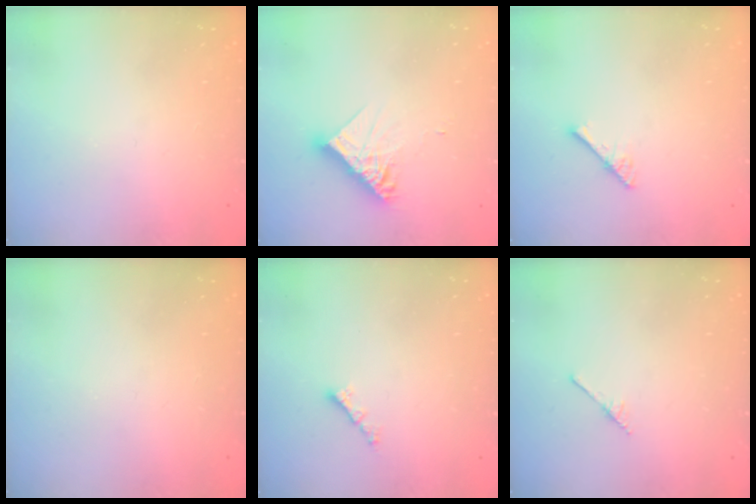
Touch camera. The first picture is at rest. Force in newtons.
{"total": 12.1, "press": 12.0, "slide": 1.1}
{"total": 2.9, "press": 2.9, "slide": 0.2}
{"total": 0.0}
{"total": 1.8, "press": 1.8, "slide": 0.2}
{"total": 2.5, "press": 2.4, "slide": 0.3}